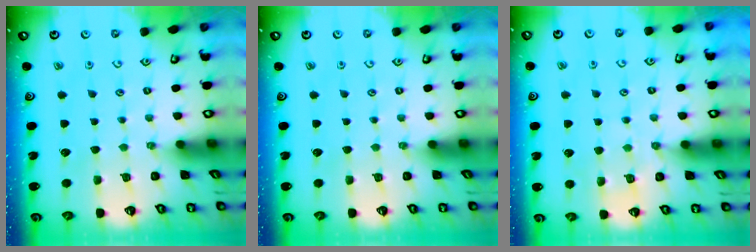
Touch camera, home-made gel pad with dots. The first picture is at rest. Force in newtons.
{"total": 0.0}
{"total": 4.2, "press": 4.2, "slide": 0.6}